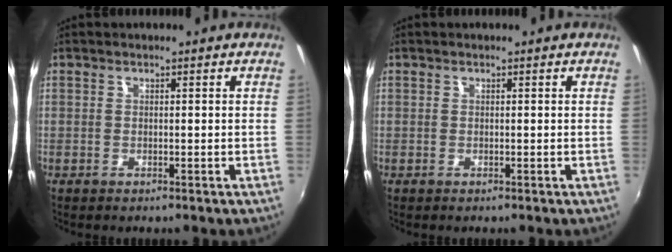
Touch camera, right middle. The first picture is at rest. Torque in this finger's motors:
{"motor_torque": [-0.04, -0.02, 0.00, 0.00]}